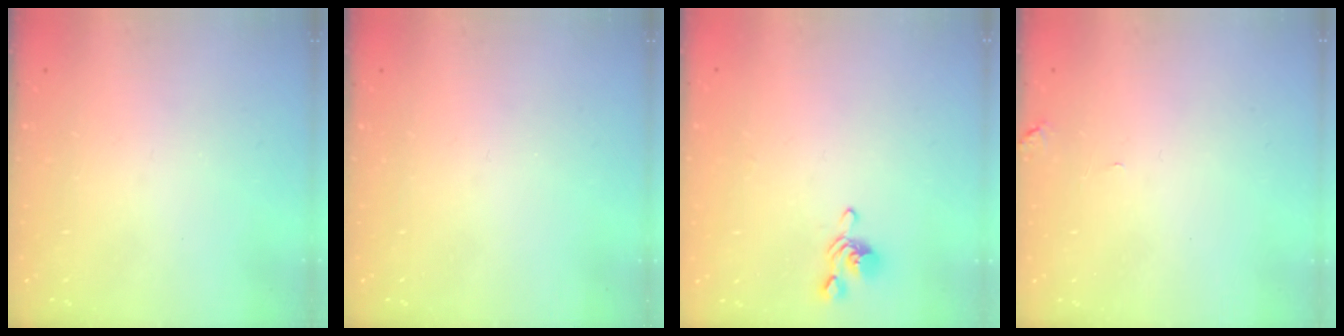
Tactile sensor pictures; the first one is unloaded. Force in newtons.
{"total": 0.0}
{"total": 1.3, "press": 1.1, "slide": 0.8}
{"total": 0.0}